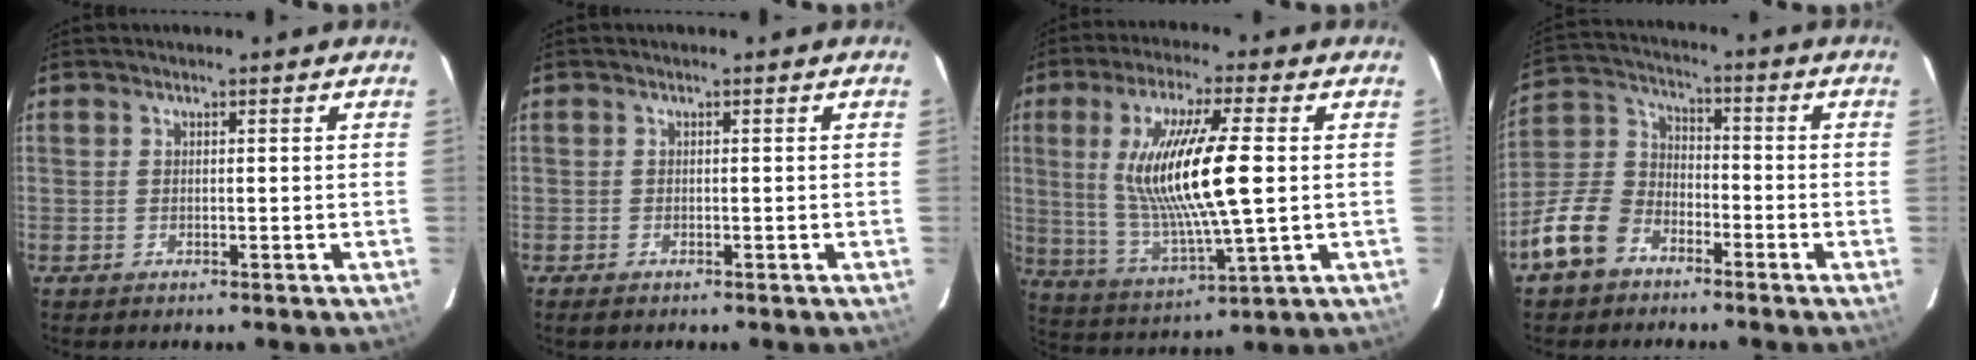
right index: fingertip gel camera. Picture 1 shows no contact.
{"total": 0.9, "force": [-0.7, 0.4, 0.4], "torque": [-0.007, -0.004, -0.014]}
{"total": 17.2, "force": [2.0, 2.7, 16.9], "torque": [-0.324, -0.011, 0.050]}
{"total": 12.6, "force": [-7.8, 8.1, 5.6], "torque": [-0.135, 0.033, -0.150]}